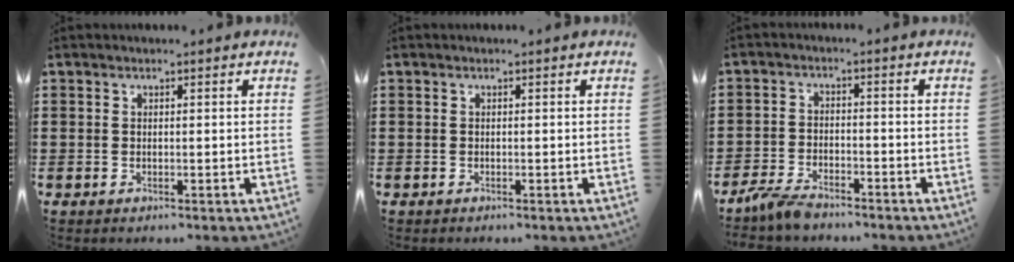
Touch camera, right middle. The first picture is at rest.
{"total": 0.0}
{"total": 4.5, "force": [-4.0, 1.4, 1.6], "torque": [-0.047, -0.001, -0.083]}